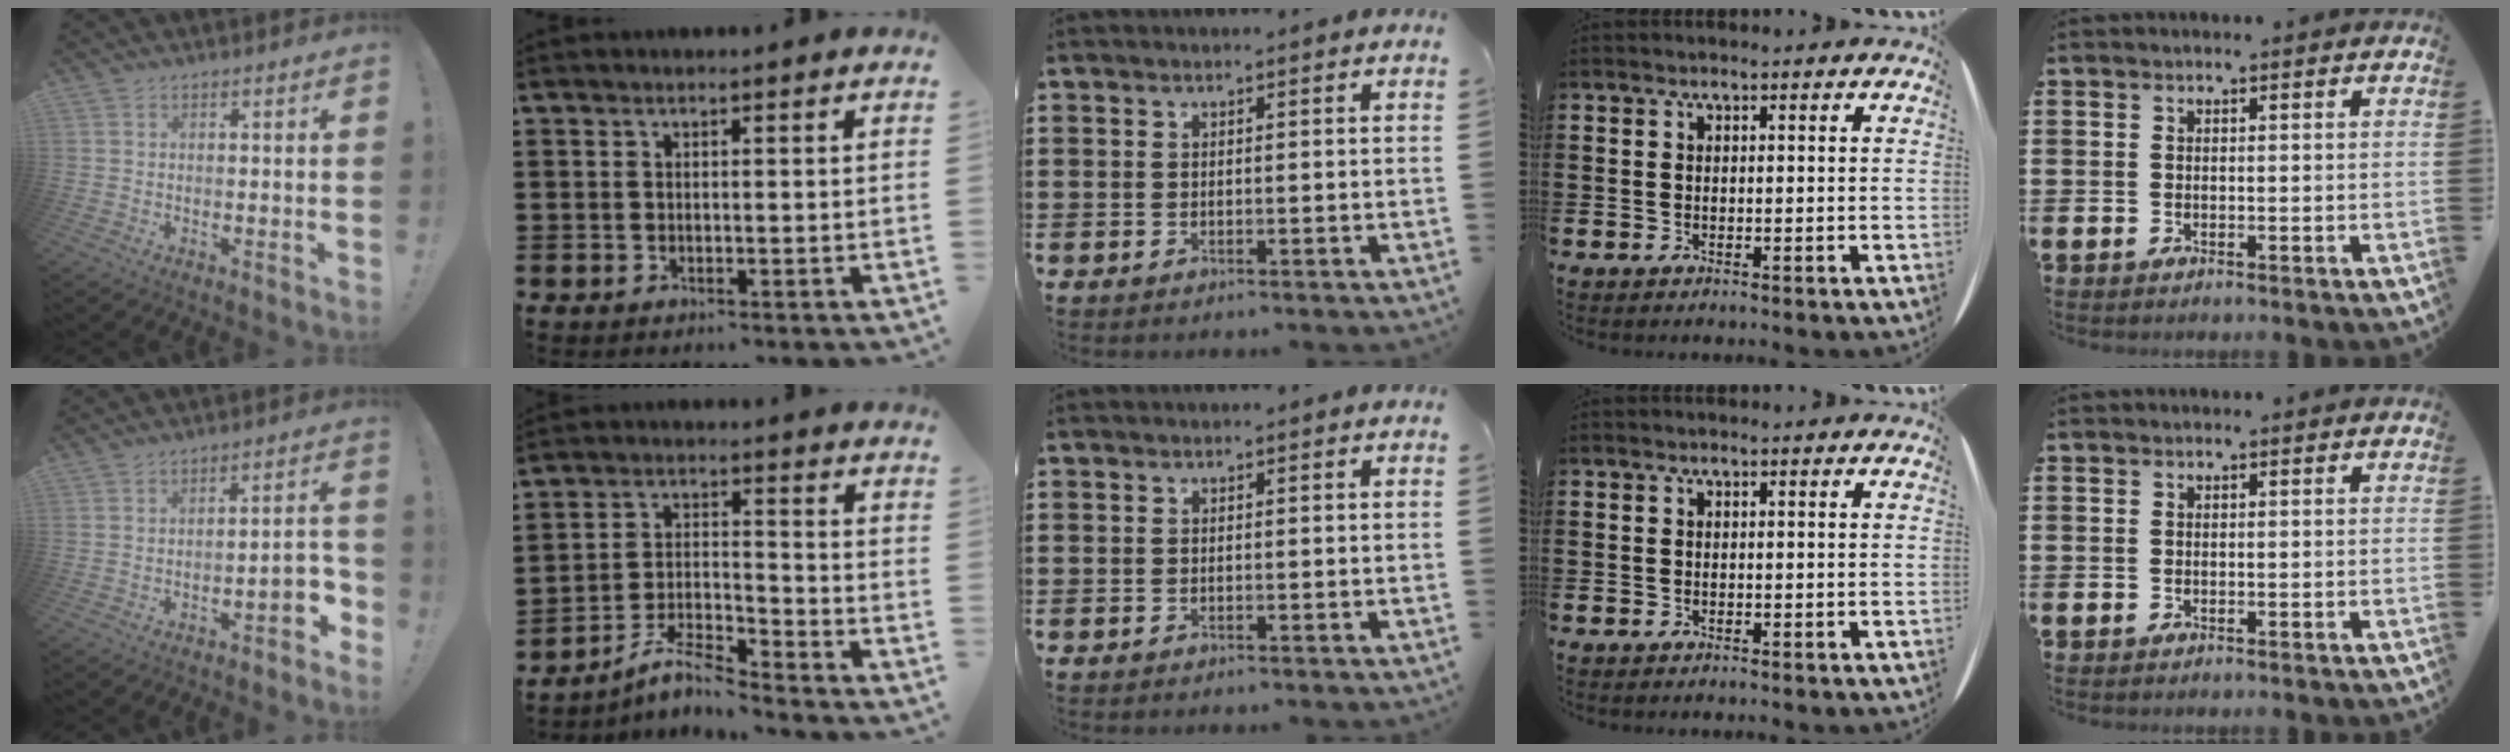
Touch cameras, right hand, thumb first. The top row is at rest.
{"thumb": {"total": 6.9, "force": [-3.5, 2.4, 5.4], "torque": [-0.065, 0.016, -0.058]}, "index": {"total": 5.9, "force": [-5.3, 0.7, 2.5], "torque": [-0.055, -0.001, -0.105]}}